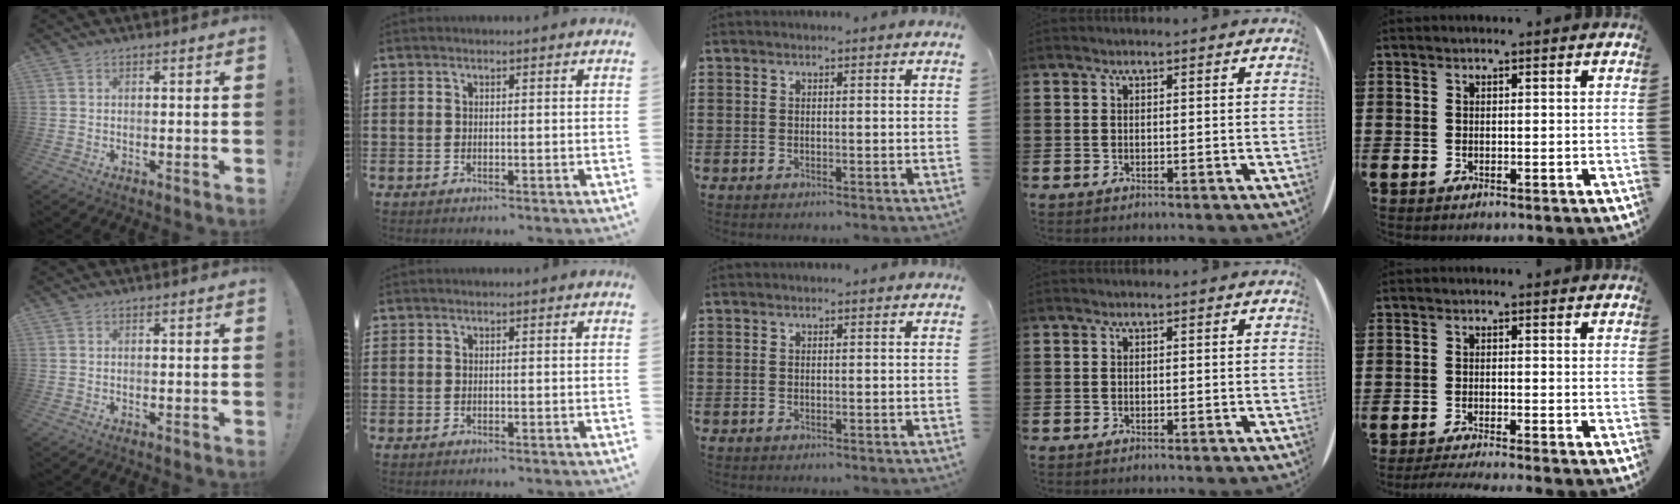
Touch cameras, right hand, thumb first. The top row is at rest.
{"little": {"total": 1.5, "force": [-1.4, -0.2, 0.7], "torque": [-0.010, 0.003, -0.026]}}